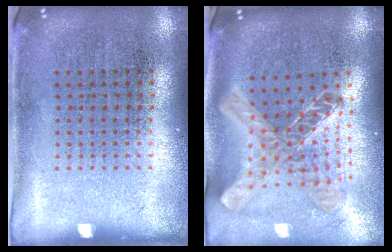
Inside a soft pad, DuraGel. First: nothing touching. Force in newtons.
{"total": 1.6, "press": 1.4, "slide": 0.8}